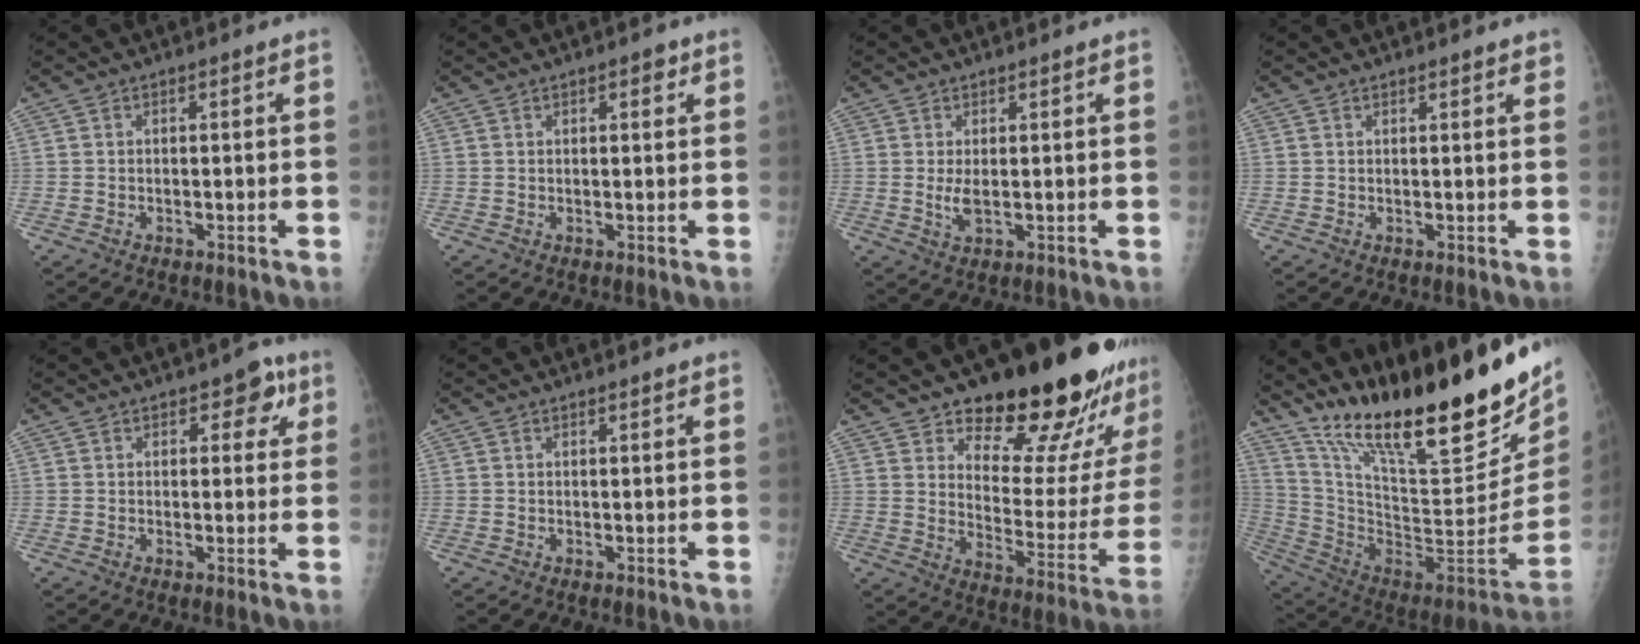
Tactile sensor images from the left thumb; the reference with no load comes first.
{"total": 1.8, "force": [1.0, 0.8, 1.2], "torque": [-0.008, -0.003, 0.012]}
{"total": 2.8, "force": [0.6, 1.1, 2.5], "torque": [-0.047, -0.009, 0.016]}
{"total": 2.0, "force": [1.7, 0.5, 1.0], "torque": [-0.004, -0.001, 0.019]}
{"total": 5.0, "force": [2.4, 3.0, 3.3], "torque": [-0.004, -0.004, 0.022]}
{"total": 0.8, "force": [0.7, 0.1, 0.3], "torque": [-0.004, -0.003, 0.011]}
{"total": 23.8, "force": [18.3, 7.8, 13.1], "torque": [-0.134, -0.120, 0.244]}
{"total": 34.3, "force": [22.1, 9.5, 24.5], "torque": [-0.352, -0.086, 0.361]}